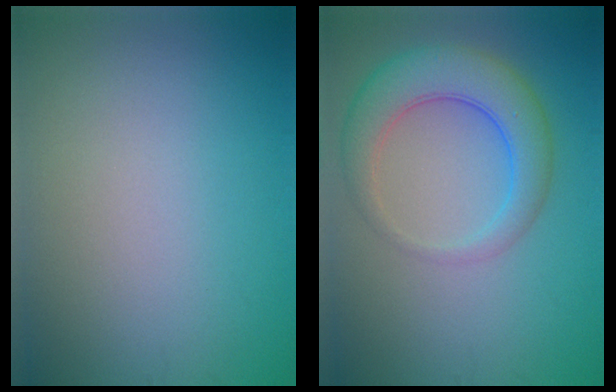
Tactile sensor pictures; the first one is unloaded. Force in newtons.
{"total": 5.5, "press": 5.5, "slide": 0.1}